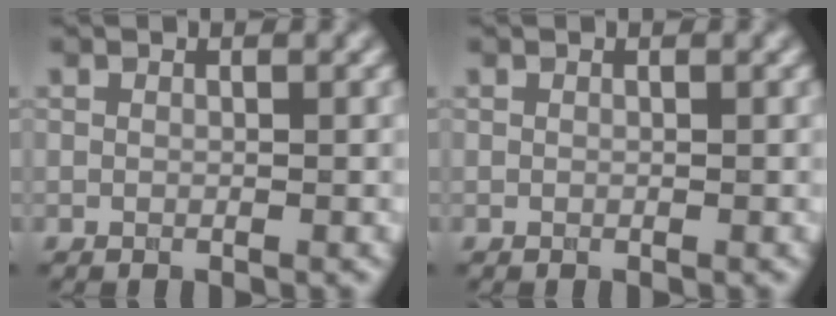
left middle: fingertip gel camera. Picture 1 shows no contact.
{"total": 0.0}